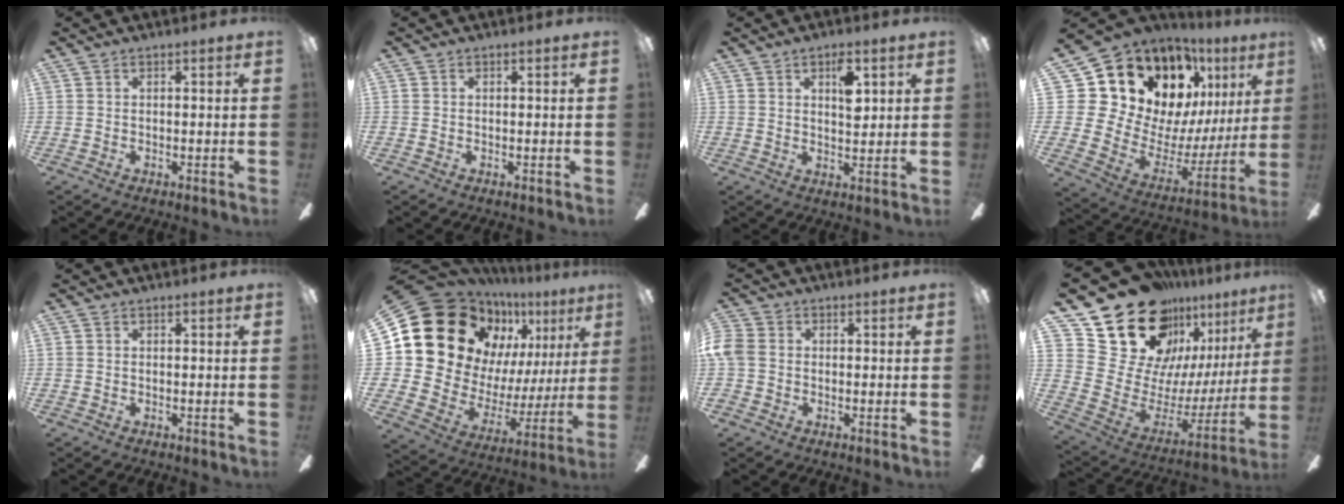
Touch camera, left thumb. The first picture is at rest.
{"total": 0.0}
{"total": 6.3, "force": [2.8, 3.1, 4.7], "torque": [-0.060, -0.009, 0.040]}
{"total": 18.7, "force": [13.1, 11.0, 7.6], "torque": [-0.130, -0.122, 0.256]}
{"total": 0.0}
{"total": 22.5, "force": [11.8, 15.9, 10.8], "torque": [-0.211, -0.085, 0.238]}
{"total": 5.1, "force": [-0.7, 4.1, 3.0], "torque": [-0.073, 0.012, -0.013]}
{"total": 24.2, "force": [18.1, 13.3, 9.0], "torque": [-0.156, -0.134, 0.353]}